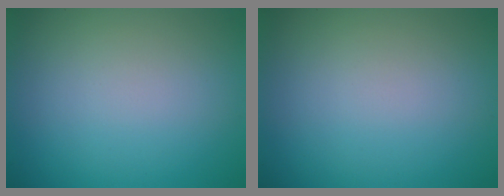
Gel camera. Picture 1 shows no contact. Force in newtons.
{"total": 0.0}